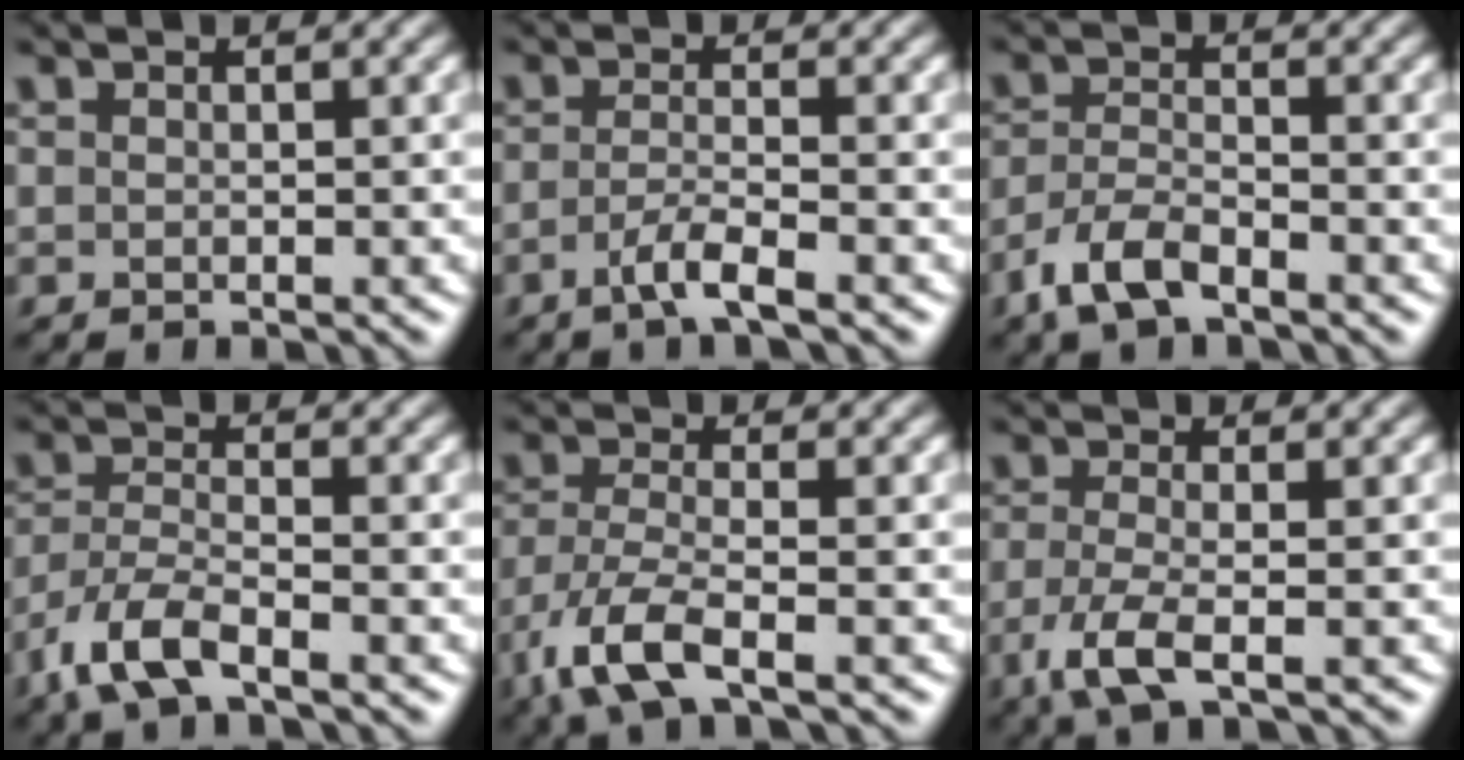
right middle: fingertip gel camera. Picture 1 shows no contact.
{"total": 2.8, "force": [-1.5, 0.5, 2.3], "torque": [-0.043, 0.002, -0.038]}
{"total": 4.1, "force": [-2.8, 1.5, 2.6], "torque": [-0.056, -0.002, -0.063]}
{"total": 5.1, "force": [-3.3, 1.8, 3.4], "torque": [-0.078, -0.009, -0.075]}
{"total": 5.6, "force": [-3.2, 1.8, 4.3], "torque": [-0.105, -0.016, -0.073]}
{"total": 3.9, "force": [-1.9, 1.1, 3.3], "torque": [-0.077, -0.010, -0.045]}